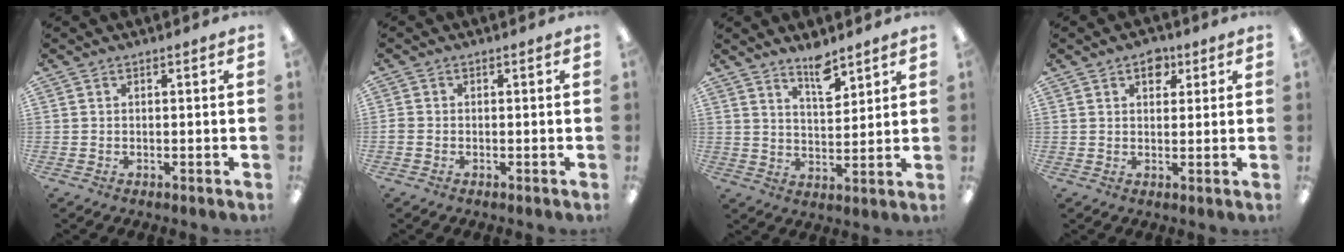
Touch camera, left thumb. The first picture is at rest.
{"total": 1.0, "force": [-0.5, 0.8, 0.3], "torque": [-0.005, 0.003, -0.010]}
{"total": 7.5, "force": [5.9, 2.7, 3.8], "torque": [-0.049, -0.040, 0.100]}
{"total": 4.9, "force": [2.7, 3.2, 2.5], "torque": [-0.007, -0.012, 0.040]}